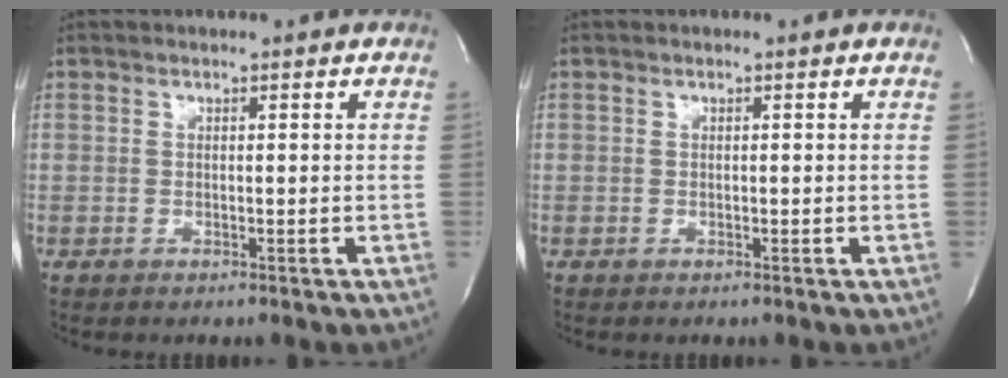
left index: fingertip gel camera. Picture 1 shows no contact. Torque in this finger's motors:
{"motor_torque": [0.28, 0.21, 0.00, 0.00]}